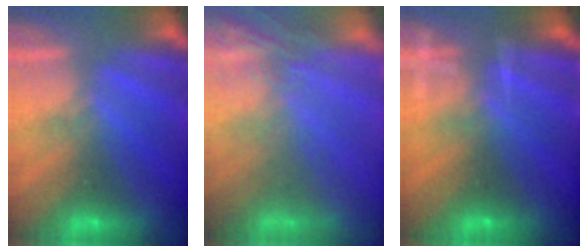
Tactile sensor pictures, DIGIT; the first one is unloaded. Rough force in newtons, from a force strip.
{"total": 5.6}
{"total": 9.2}